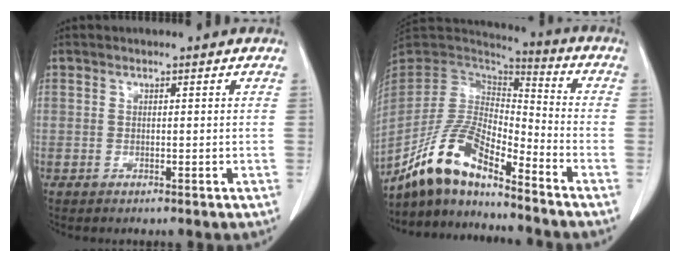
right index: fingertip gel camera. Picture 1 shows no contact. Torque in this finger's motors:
{"motor_torque": [1.08, -1.05, 0.76, 0.14]}